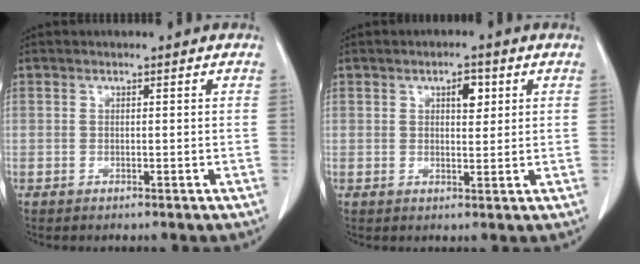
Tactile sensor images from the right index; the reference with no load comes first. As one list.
[{"total": 3.2, "force": [1.3, 1.4, 2.6], "torque": [-0.039, 0.001, 0.019]}]